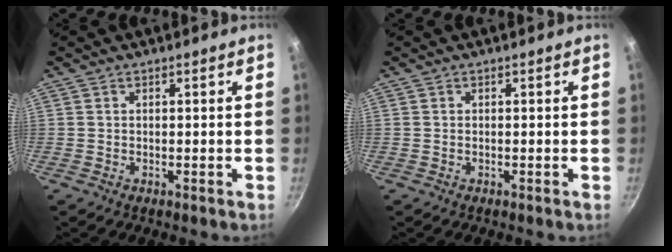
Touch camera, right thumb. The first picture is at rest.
{"total": 0.0}